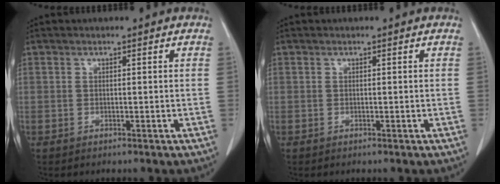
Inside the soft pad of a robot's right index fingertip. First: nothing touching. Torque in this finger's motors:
{"motor_torque": [-0.04, 0.05, -0.02, 0.00]}